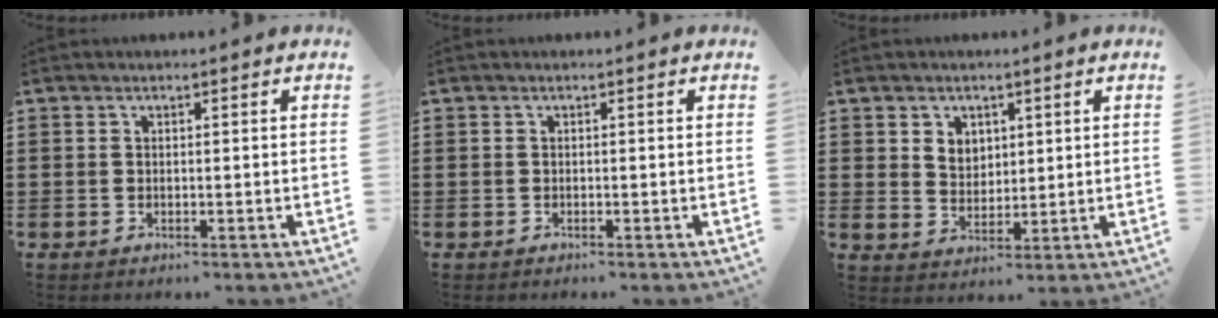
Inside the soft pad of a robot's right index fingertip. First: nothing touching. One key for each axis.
{"total": 0.0}
{"total": 3.5, "fx": 1.9, "fy": 2.8, "fz": 0.9, "tx": -0.020, "ty": 0.009, "tz": 0.033}